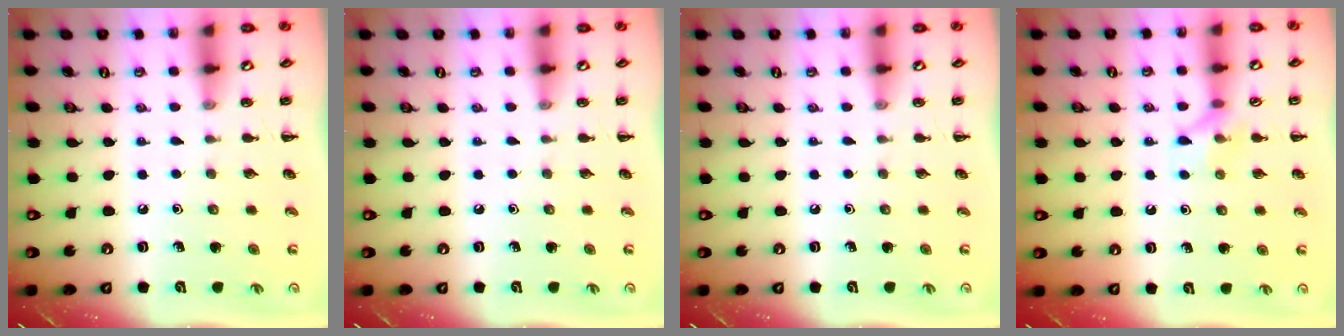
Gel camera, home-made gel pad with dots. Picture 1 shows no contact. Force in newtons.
{"total": 0.0}
{"total": 0.0}
{"total": 7.3, "press": 7.3, "slide": 0.6}